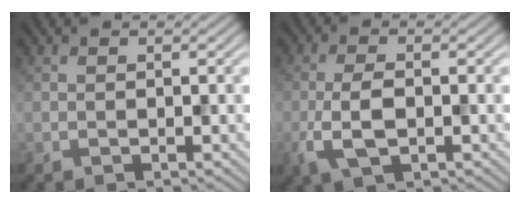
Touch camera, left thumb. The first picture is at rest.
{"total": 5.0, "force": [-1.3, 2.3, 4.2], "torque": [-0.097, -0.004, -0.027]}